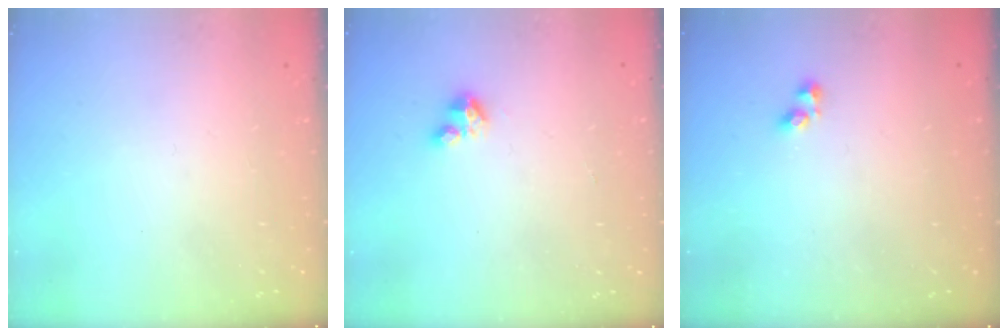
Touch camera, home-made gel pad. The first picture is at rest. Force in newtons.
{"total": 2.8, "press": 2.8, "slide": 0.2}
{"total": 1.6, "press": 1.5, "slide": 0.3}